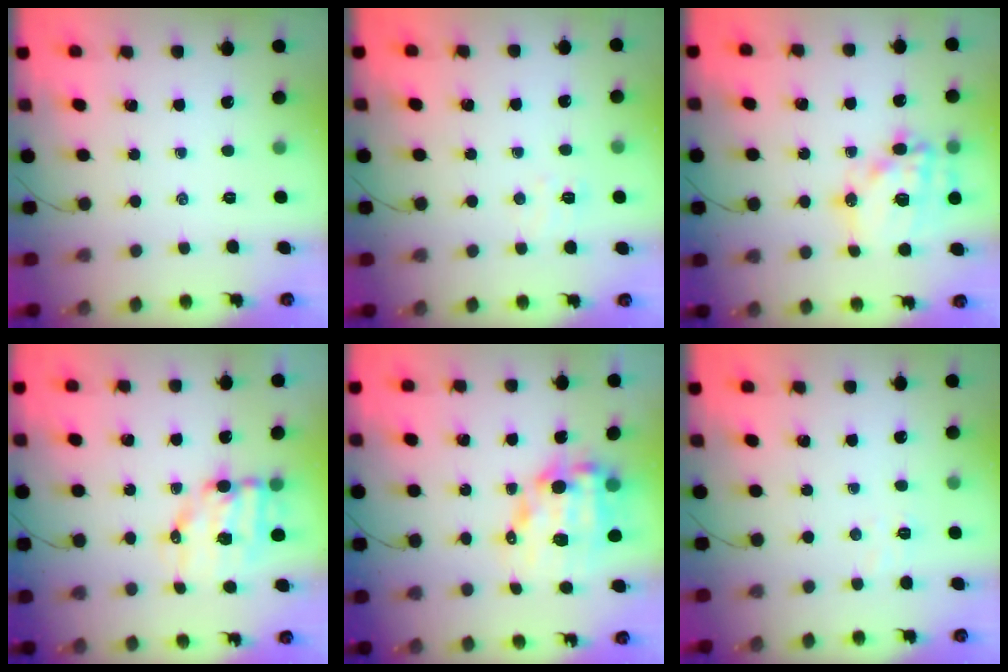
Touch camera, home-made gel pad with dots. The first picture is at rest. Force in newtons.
{"total": 3.9, "press": 3.7, "slide": 1.1}
{"total": 17.9, "press": 17.5, "slide": 3.7}
{"total": 8.6, "press": 8.4, "slide": 1.9}
{"total": 12.1, "press": 11.7, "slide": 3.0}
{"total": 3.9, "press": 3.8, "slide": 1.1}